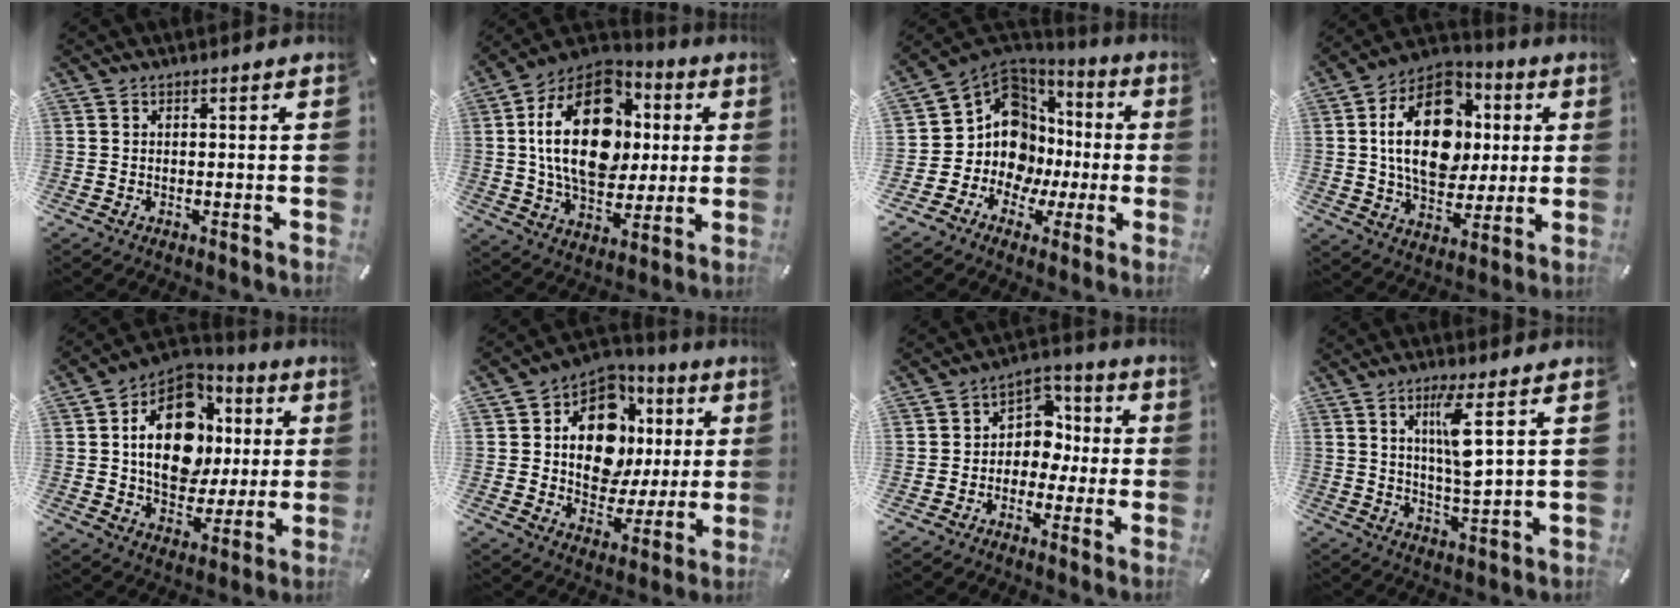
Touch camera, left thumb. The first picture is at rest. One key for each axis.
{"total": 24.0, "fx": 3.6, "fy": 16.4, "fz": 17.2, "tx": -0.321, "ty": 0.008, "tz": 0.060}
{"total": 13.5, "fx": 1.9, "fy": 12.3, "fz": 5.2, "tx": -0.129, "ty": -0.049, "tz": 0.052}
{"total": 20.7, "fx": 2.8, "fy": 14.7, "fz": 14.3, "tx": -0.243, "ty": 0.007, "tz": 0.049}
{"total": 18.1, "fx": 2.4, "fy": 13.5, "fz": 11.8, "tx": -0.198, "ty": -0.002, "tz": 0.046}
{"total": 15.3, "fx": 3.4, "fy": 11.7, "fz": 9.3, "tx": -0.138, "ty": -0.016, "tz": 0.067}
{"total": 8.2, "fx": -1.0, "fy": 7.4, "fz": 3.3, "tx": -0.044, "ty": 0.015, "tz": -0.020}
{"total": 9.1, "fx": 3.4, "fy": 1.3, "fz": 8.3, "tx": -0.145, "ty": -0.011, "tz": 0.051}